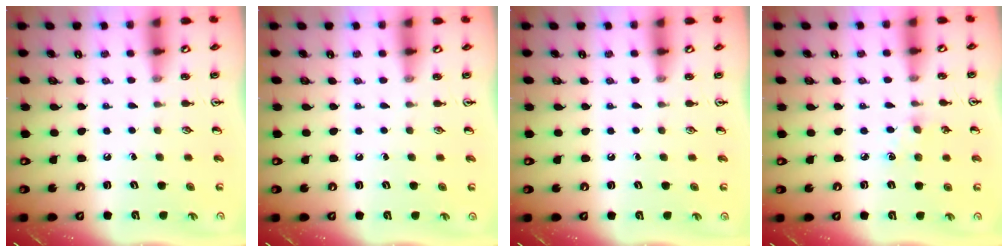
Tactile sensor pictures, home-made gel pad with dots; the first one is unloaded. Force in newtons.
{"total": 0.0}
{"total": 0.0}
{"total": 5.2, "press": 5.1, "slide": 0.6}